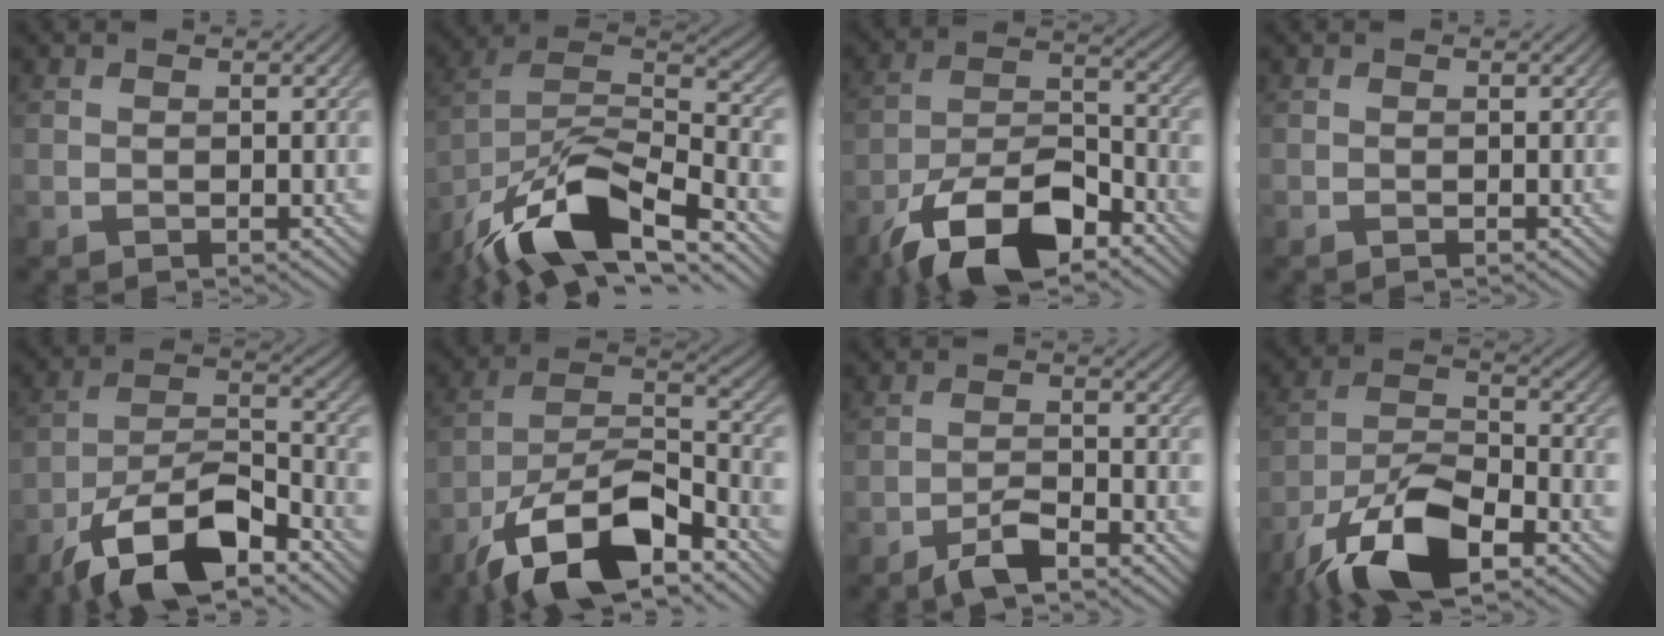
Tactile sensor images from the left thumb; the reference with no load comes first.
{"total": 15.4, "force": [-10.4, 5.1, 10.1], "torque": [-0.210, -0.007, -0.195]}
{"total": 12.8, "force": [-8.6, 5.1, 8.1], "torque": [-0.153, -0.003, -0.175]}
{"total": 0.0}
{"total": 13.3, "force": [-8.7, 4.9, 8.7], "torque": [-0.161, -0.003, -0.180]}
{"total": 14.7, "force": [-9.6, 5.3, 9.8], "torque": [-0.179, -0.003, -0.194]}
{"total": 3.6, "force": [-2.6, 0.8, 2.3], "torque": [-0.048, 0.005, -0.057]}
{"total": 13.3, "force": [-8.5, 4.7, 9.0], "torque": [-0.182, -0.006, -0.175]}